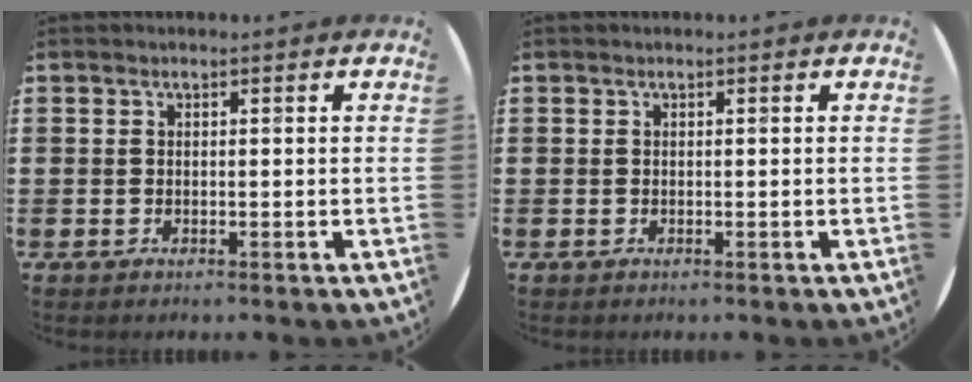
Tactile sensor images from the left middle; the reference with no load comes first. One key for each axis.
{"total": 0.0}